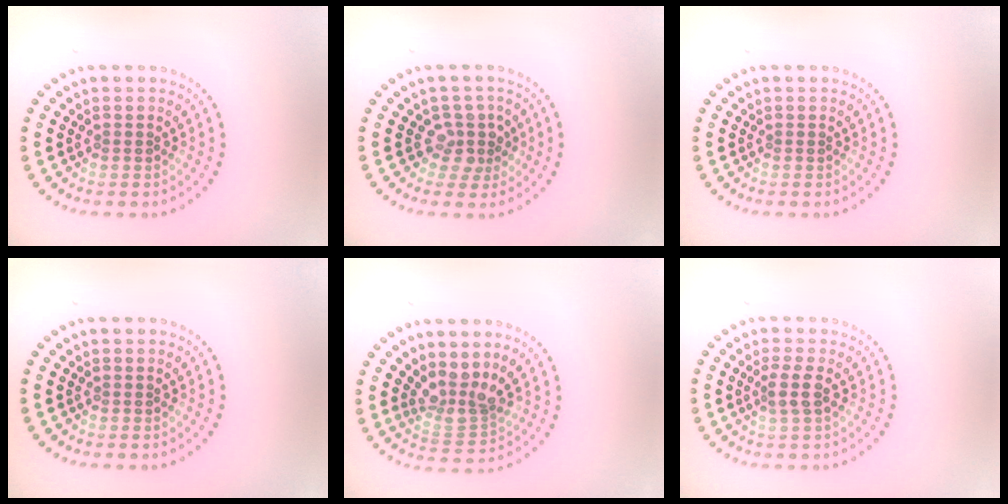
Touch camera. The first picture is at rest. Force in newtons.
{"total": 2.4, "press": 1.9, "slide": 1.5}
{"total": 0.0}
{"total": 0.0}
{"total": 3.1, "press": 2.2, "slide": 2.2}
{"total": 1.8, "press": 1.5, "slide": 0.9}